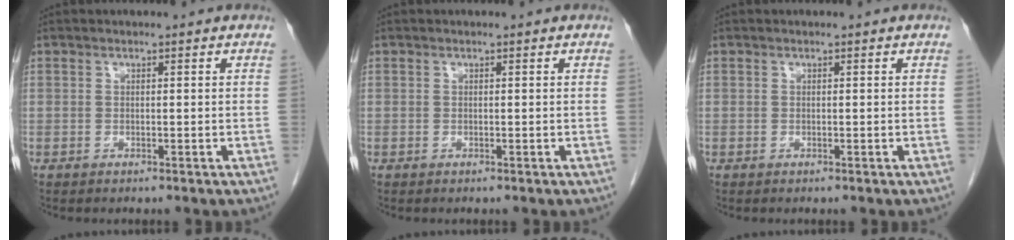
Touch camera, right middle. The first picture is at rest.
{"total": 0.0}
{"total": 0.0}